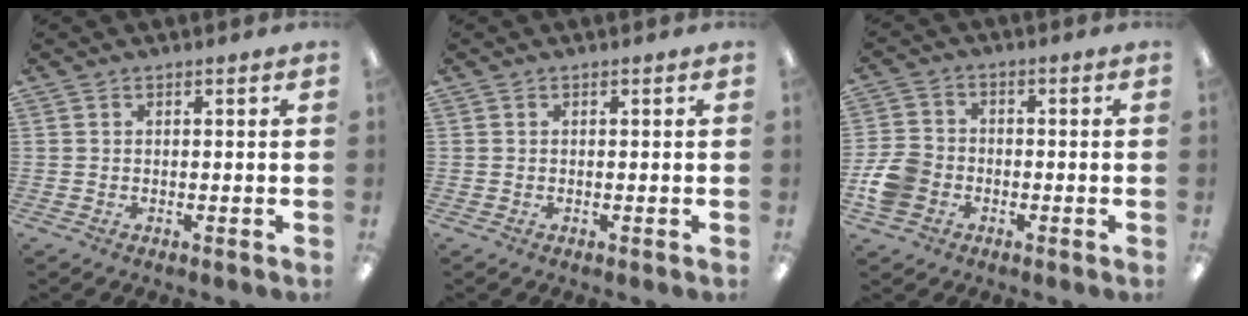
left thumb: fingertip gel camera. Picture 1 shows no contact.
{"total": 0.0}
{"total": 7.7, "force": [-2.3, 6.3, 3.9], "torque": [-0.082, 0.017, -0.042]}